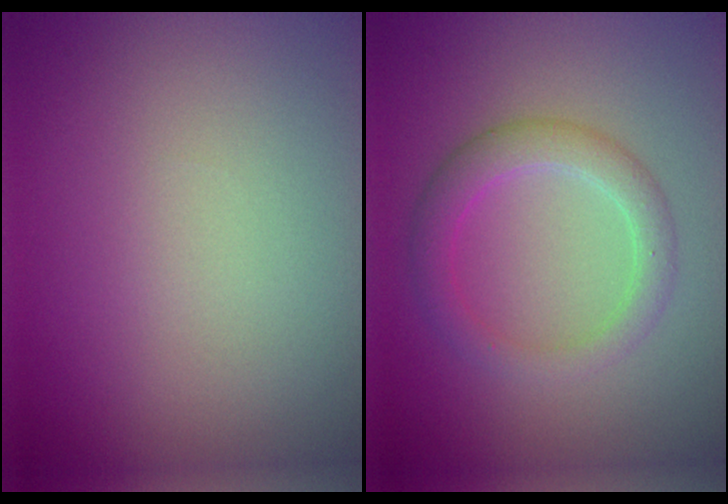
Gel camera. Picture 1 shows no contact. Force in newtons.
{"total": 3.0, "press": 3.0, "slide": 0.2}